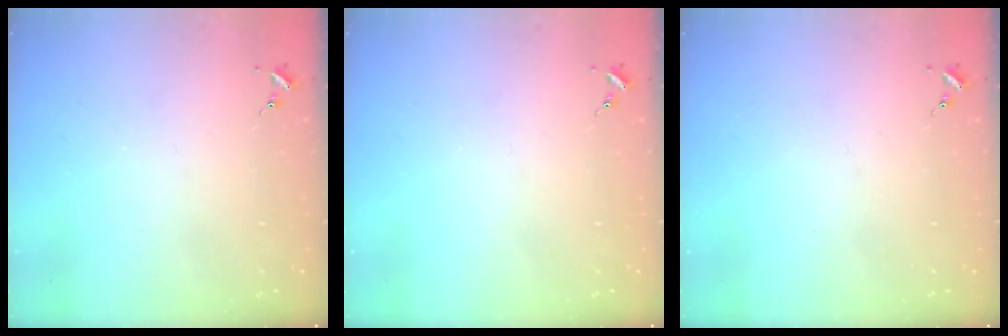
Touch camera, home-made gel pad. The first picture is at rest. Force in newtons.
{"total": 0.0}
{"total": 0.0}